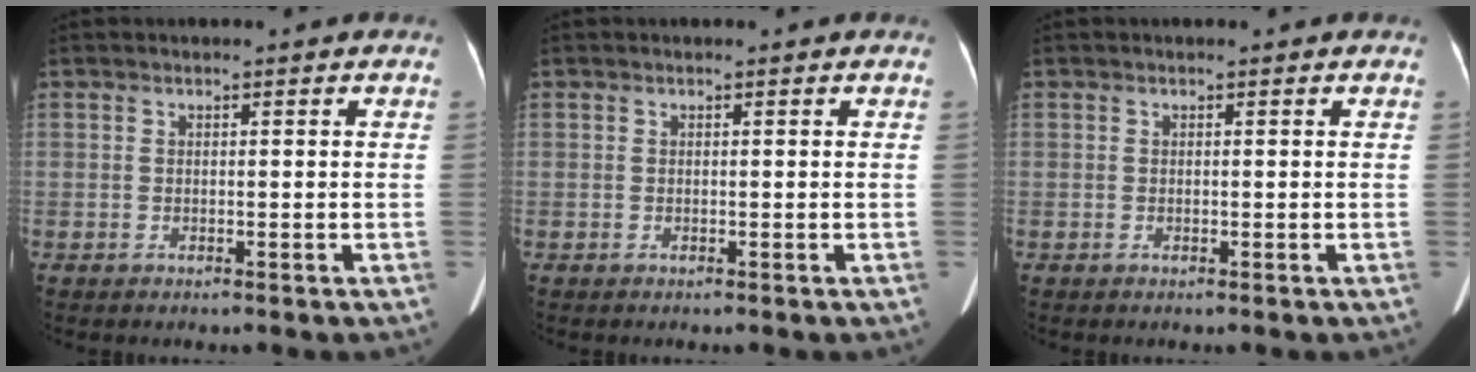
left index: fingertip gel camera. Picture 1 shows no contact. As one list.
[{"total": 0.0}, {"total": 0.0}]